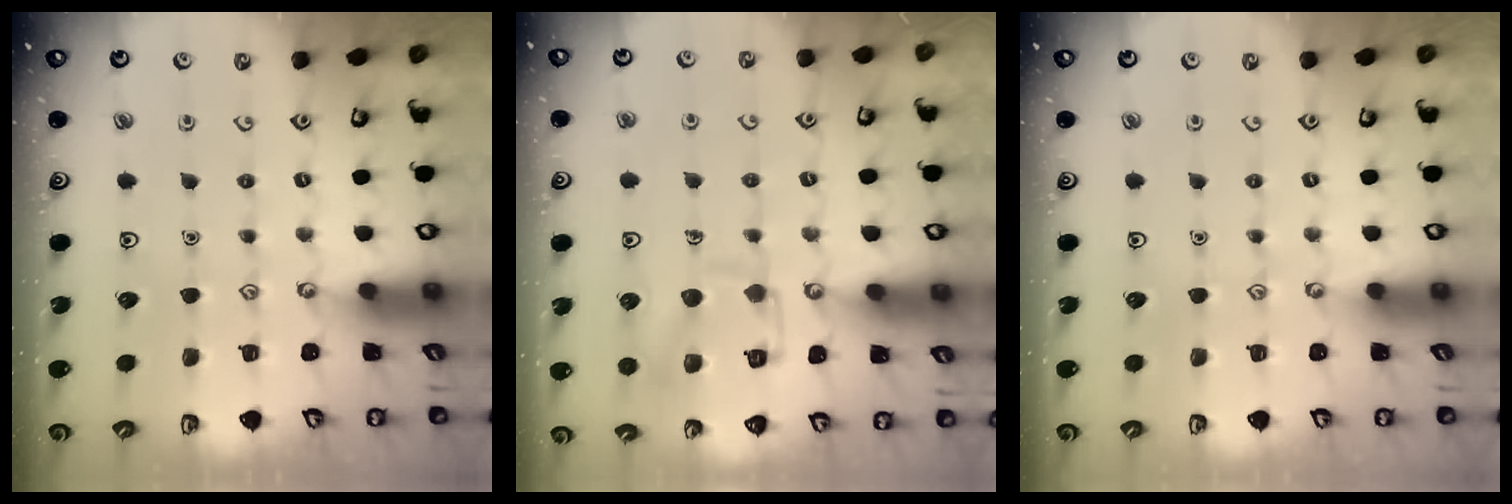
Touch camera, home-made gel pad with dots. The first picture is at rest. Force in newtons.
{"total": 12.5, "press": 12.5, "slide": 1.0}
{"total": 0.0}